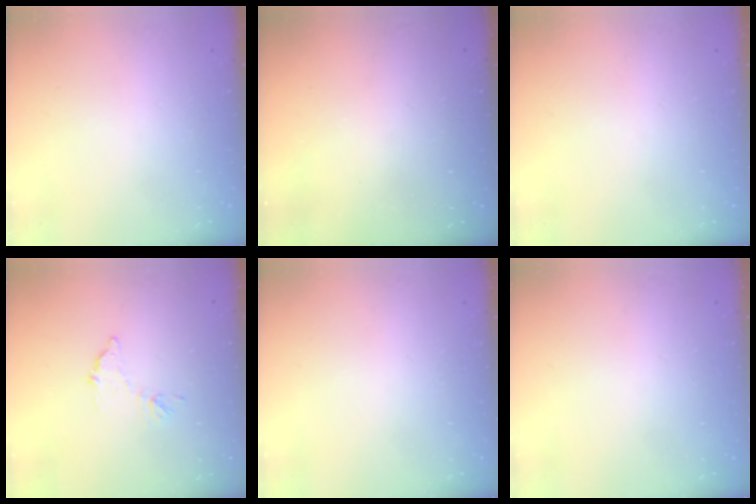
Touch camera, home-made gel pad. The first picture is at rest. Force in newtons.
{"total": 2.8, "press": 2.8, "slide": 0.3}
{"total": 0.0}
{"total": 7.9, "press": 7.9, "slide": 0.3}
{"total": 0.0}
{"total": 0.0}